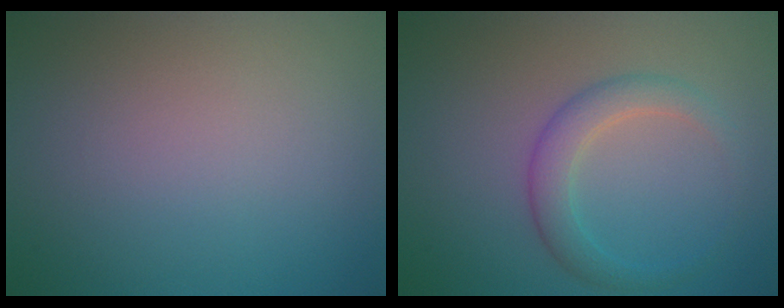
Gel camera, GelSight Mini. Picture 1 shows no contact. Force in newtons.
{"total": 2.9, "press": 2.9, "slide": 0.1}